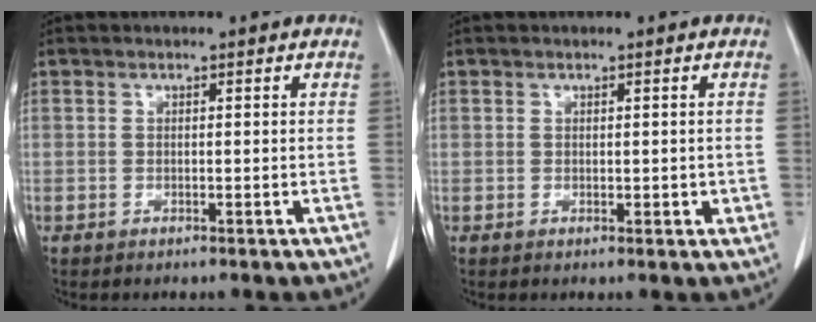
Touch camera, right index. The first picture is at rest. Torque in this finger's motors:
{"motor_torque": [-0.42, 0.76, 0.00, 0.03]}